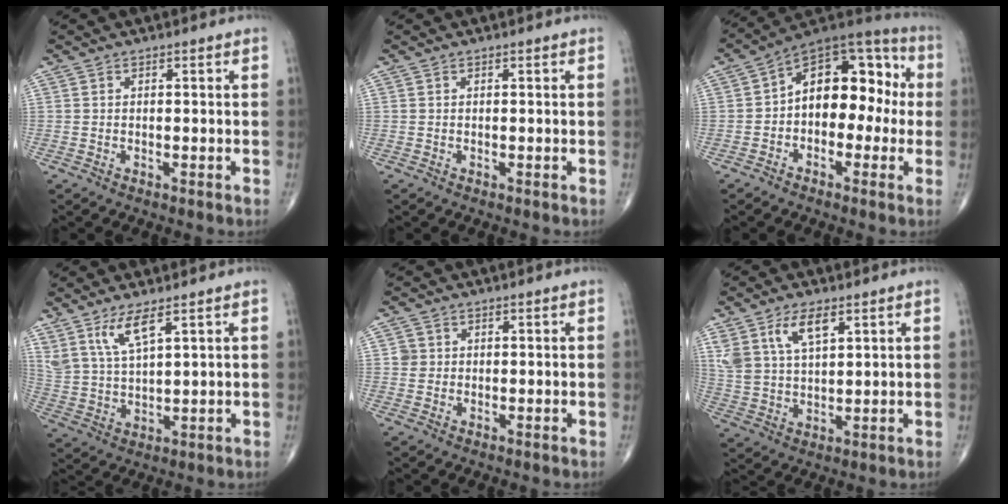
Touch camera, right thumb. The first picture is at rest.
{"total": 0.0}
{"total": 15.8, "force": [0.0, 10.0, 12.2], "torque": [-0.134, 0.053, -0.018]}
{"total": 7.0, "force": [4.5, 1.6, 5.1], "torque": [-0.111, -0.024, 0.100]}
{"total": 1.7, "force": [0.2, 1.6, 0.3], "torque": [0.005, 0.003, 0.003]}
{"total": 7.9, "force": [4.1, 3.7, 5.6], "torque": [-0.108, -0.013, 0.086]}